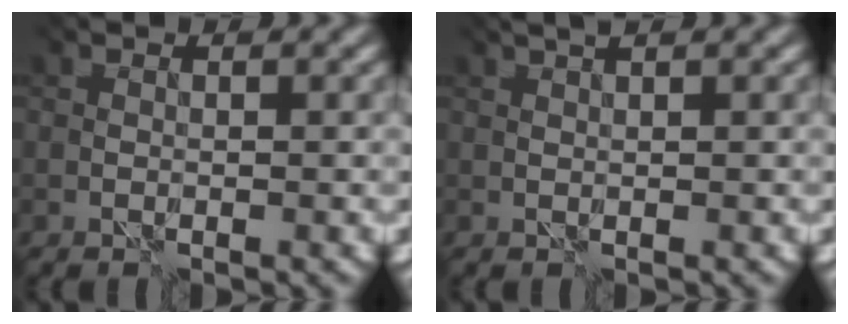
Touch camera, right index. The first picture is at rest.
{"total": 1.3, "force": [1.2, -0.6, 0.4], "torque": [-0.004, 0.004, 0.019]}